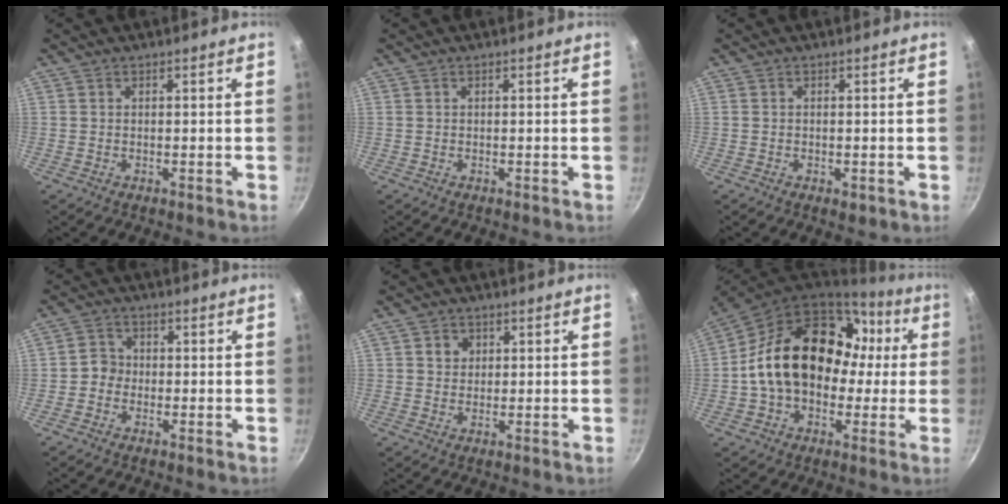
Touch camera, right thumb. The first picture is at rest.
{"total": 0.0}
{"total": 2.0, "force": [-0.2, 1.1, 1.7], "torque": [-0.023, -0.008, -0.003]}
{"total": 3.2, "force": [-0.9, 2.9, 1.0], "torque": [0.003, 0.015, -0.027]}
{"total": 3.1, "force": [0.9, 2.8, 1.0], "torque": [0.002, 0.001, 0.011]}
{"total": 23.0, "force": [1.5, 16.7, 15.8], "torque": [-0.242, 0.057, 0.029]}